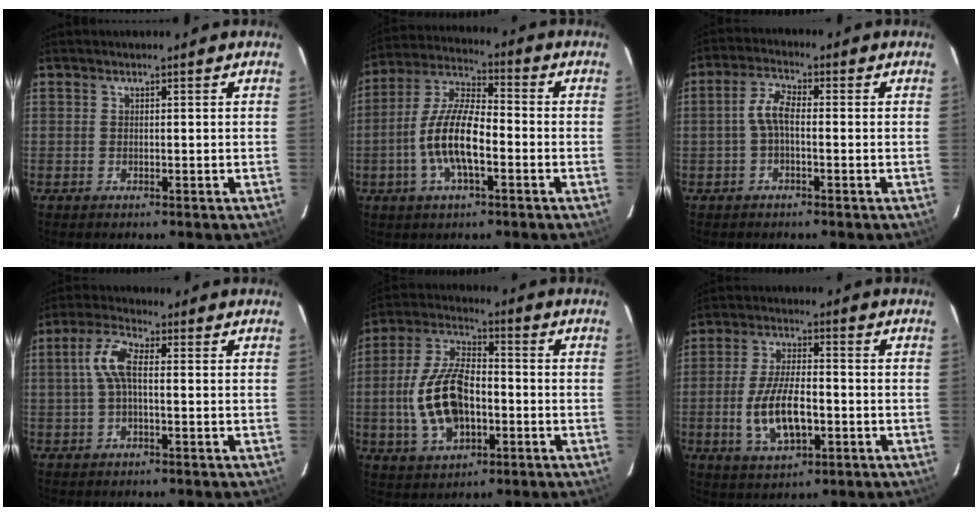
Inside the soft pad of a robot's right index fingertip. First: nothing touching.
{"total": 12.3, "force": [-3.5, 4.1, 11.0], "torque": [-0.229, 0.002, -0.069]}
{"total": 4.2, "force": [-0.7, 1.6, 3.8], "torque": [-0.085, 0.015, -0.015]}
{"total": 5.9, "force": [0.2, 2.1, 5.5], "torque": [-0.117, 0.017, 0.002]}
{"total": 15.3, "force": [-2.7, 8.5, 12.4], "torque": [-0.260, 0.012, -0.040]}
{"total": 11.2, "force": [-2.8, 4.8, 9.7], "torque": [-0.195, -0.006, -0.044]}